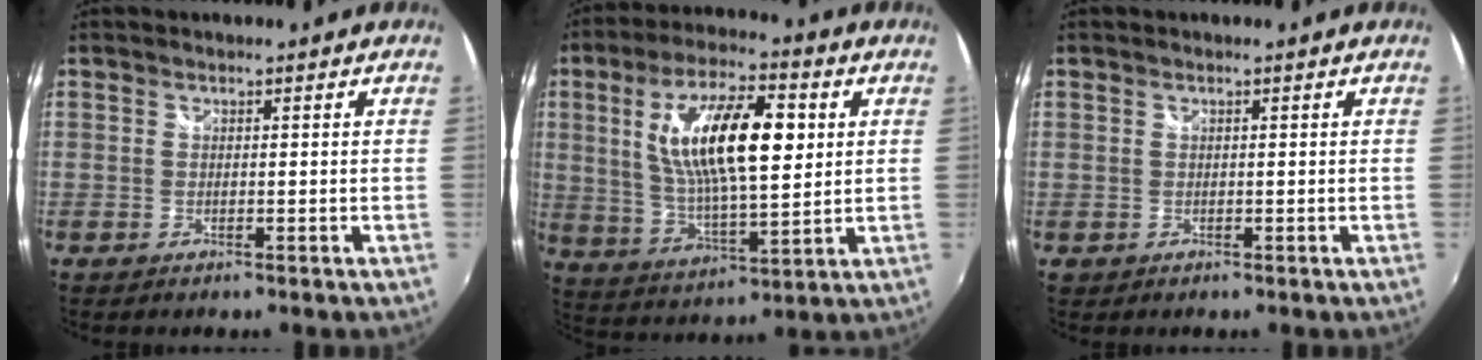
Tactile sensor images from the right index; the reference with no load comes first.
{"total": 18.1, "force": [4.1, 6.2, 16.5], "torque": [-0.301, 0.012, 0.077]}
{"total": 1.0, "force": [-0.1, 1.0, 0.1], "torque": [0.000, 0.000, -0.001]}